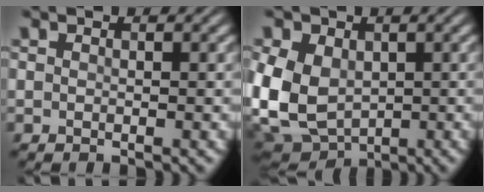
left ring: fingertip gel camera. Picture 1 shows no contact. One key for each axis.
{"total": 10.3, "fx": -0.2, "fy": 7.6, "fz": 7.0, "tx": -0.157, "ty": -0.013, "tz": -0.011}